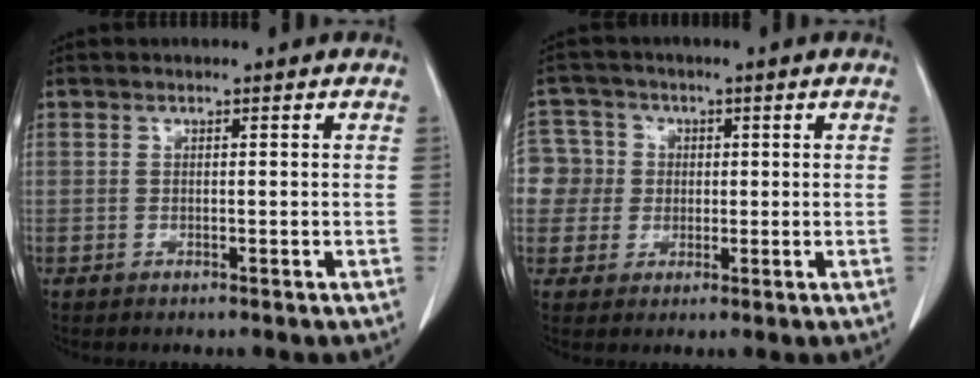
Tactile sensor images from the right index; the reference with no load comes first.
{"total": 8.1, "force": [0.5, 8.0, 0.6], "torque": [-0.020, 0.036, 0.017]}